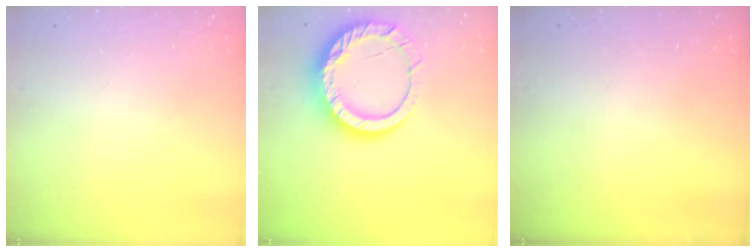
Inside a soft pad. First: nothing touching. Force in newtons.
{"total": 16.2, "press": 16.1, "slide": 1.2}
{"total": 0.0}